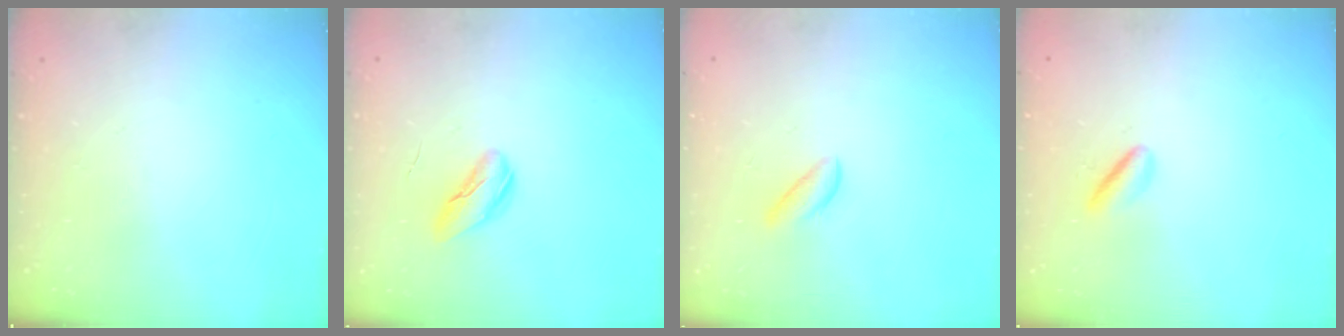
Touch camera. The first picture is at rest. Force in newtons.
{"total": 4.8, "press": 4.8, "slide": 0.2}
{"total": 2.7, "press": 2.7, "slide": 0.3}
{"total": 2.8, "press": 2.6, "slide": 0.9}